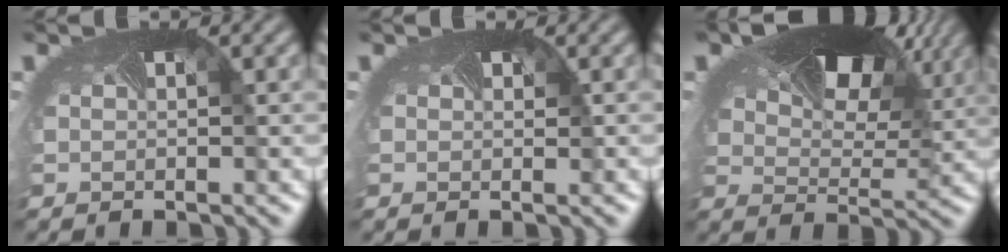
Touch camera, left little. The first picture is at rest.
{"total": 0.5, "force": [0.0, -0.3, -0.4], "torque": [0.006, -0.010, 0.003]}
{"total": 10.2, "force": [5.9, 5.3, 6.5], "torque": [-0.116, 0.005, 0.094]}